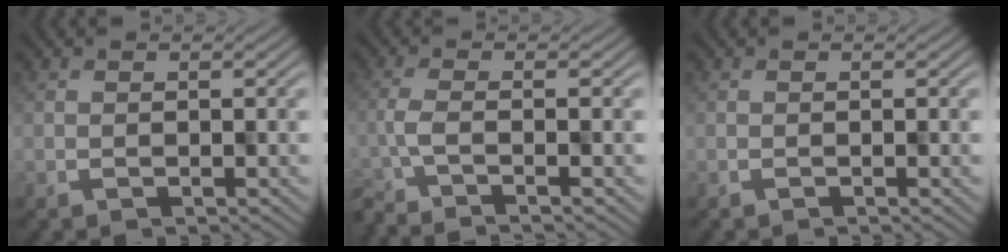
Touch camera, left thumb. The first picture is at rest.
{"total": 3.9, "force": [-2.9, 0.7, 2.5], "torque": [-0.046, -0.008, -0.062]}
{"total": 0.0}